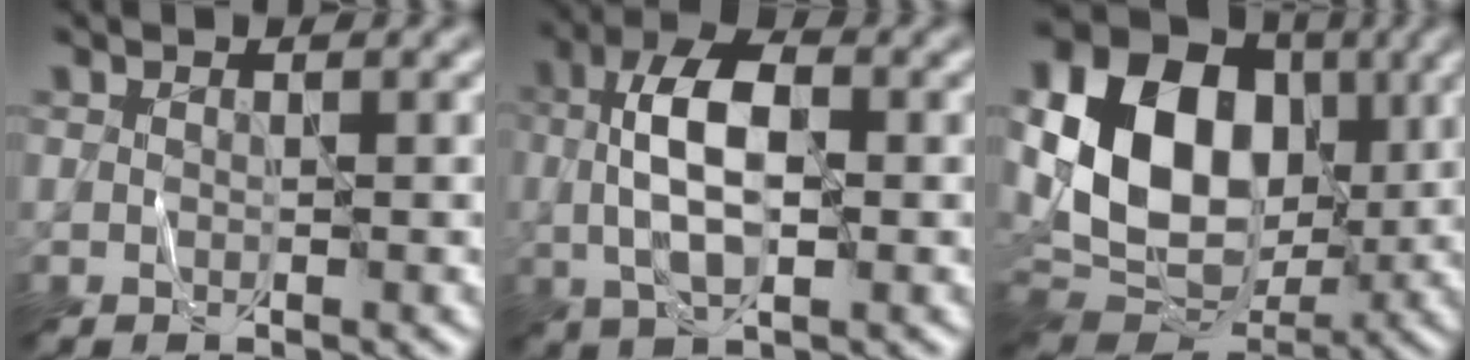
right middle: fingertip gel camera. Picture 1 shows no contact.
{"total": 6.7, "force": [0.0, 3.1, 5.9], "torque": [-0.122, 0.010, -0.007]}
{"total": 13.7, "force": [2.1, 10.2, 8.9], "torque": [-0.169, 0.002, 0.026]}